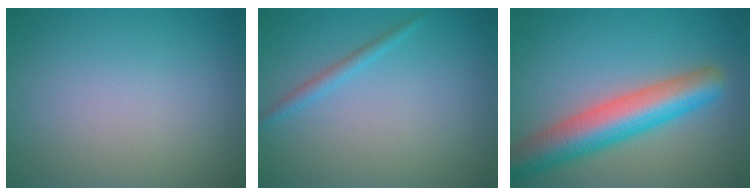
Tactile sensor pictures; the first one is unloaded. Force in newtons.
{"total": 1.3, "press": 1.3, "slide": 0.0}
{"total": 7.4, "press": 7.4, "slide": 0.4}